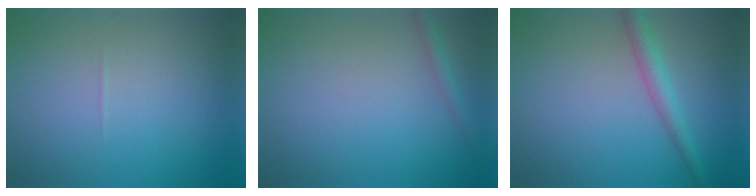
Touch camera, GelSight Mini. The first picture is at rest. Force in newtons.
{"total": 1.3, "press": 1.2, "slide": 0.1}
{"total": 2.5, "press": 2.5, "slide": 0.0}